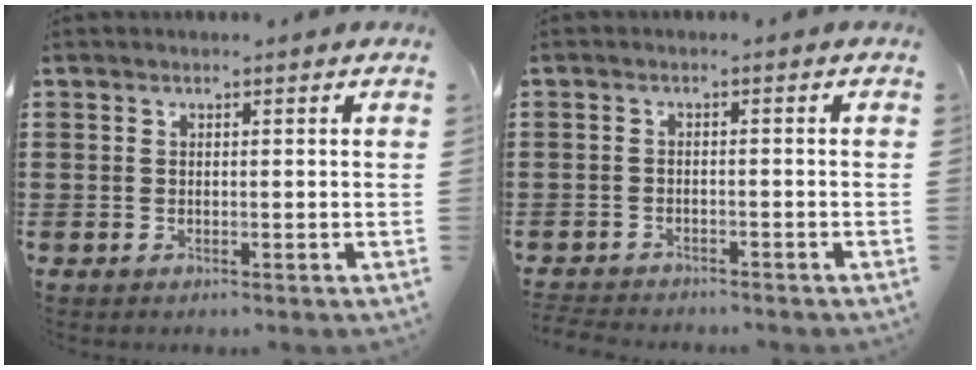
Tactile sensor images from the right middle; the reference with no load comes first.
{"total": 1.9, "force": [-1.9, 0.2, -0.1], "torque": [-0.004, 0.000, -0.043]}